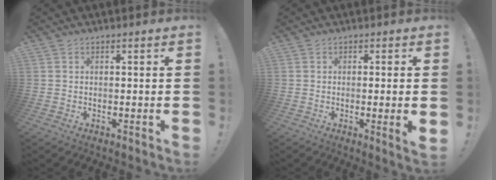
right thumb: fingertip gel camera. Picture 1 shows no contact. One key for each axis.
{"total": 3.7, "fx": -0.5, "fy": -0.3, "fz": 3.6, "tx": -0.050, "ty": -0.011, "tz": -0.008}